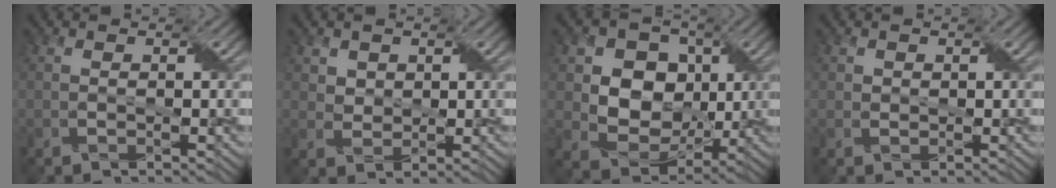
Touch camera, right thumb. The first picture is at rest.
{"total": 2.7, "force": [1.5, 2.0, 0.8], "torque": [-0.034, -0.009, 0.034]}
{"total": 9.5, "force": [1.3, 7.8, 5.1], "torque": [-0.118, -0.006, 0.015]}
{"total": 0.8, "force": [0.4, 0.8, 0.1], "torque": [-0.006, -0.001, 0.007]}